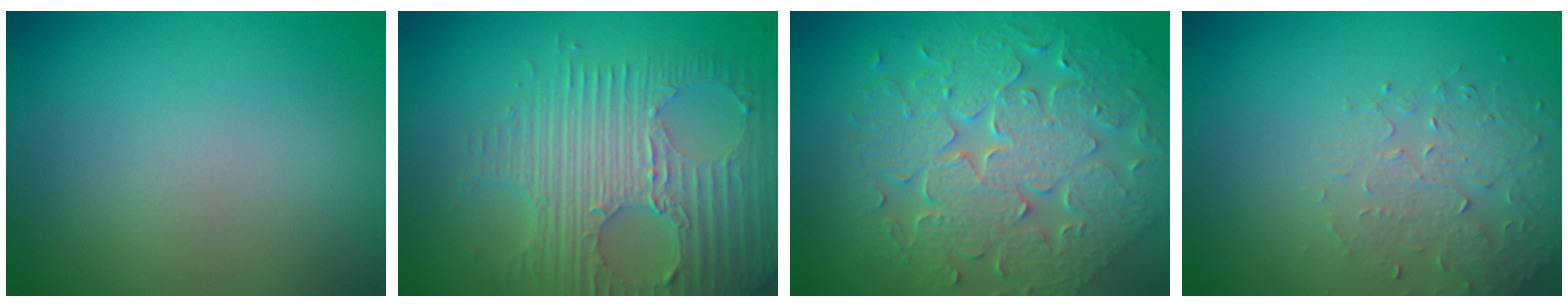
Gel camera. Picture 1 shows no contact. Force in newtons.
{"total": 7.6, "press": 5.1, "slide": 5.7}
{"total": 9.0, "press": 6.7, "slide": 6.0}
{"total": 1.9, "press": 1.5, "slide": 1.1}